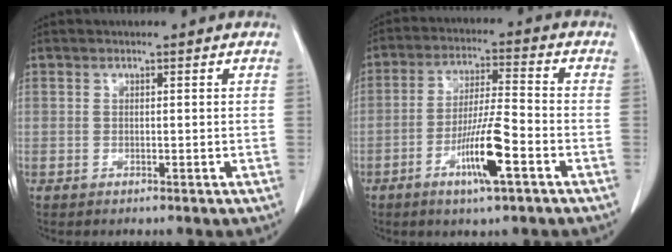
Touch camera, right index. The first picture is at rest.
{"total": 9.7, "force": [-4.4, 0.5, 8.7], "torque": [-0.162, -0.008, -0.080]}